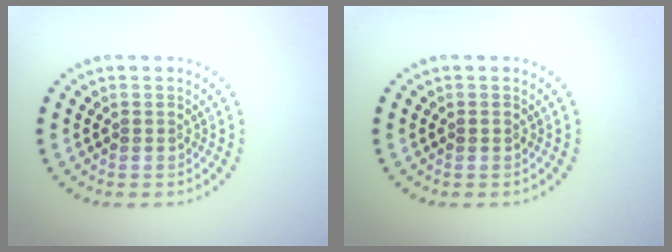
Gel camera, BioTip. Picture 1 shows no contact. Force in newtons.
{"total": 0.5, "press": 0.5, "slide": 0.2}